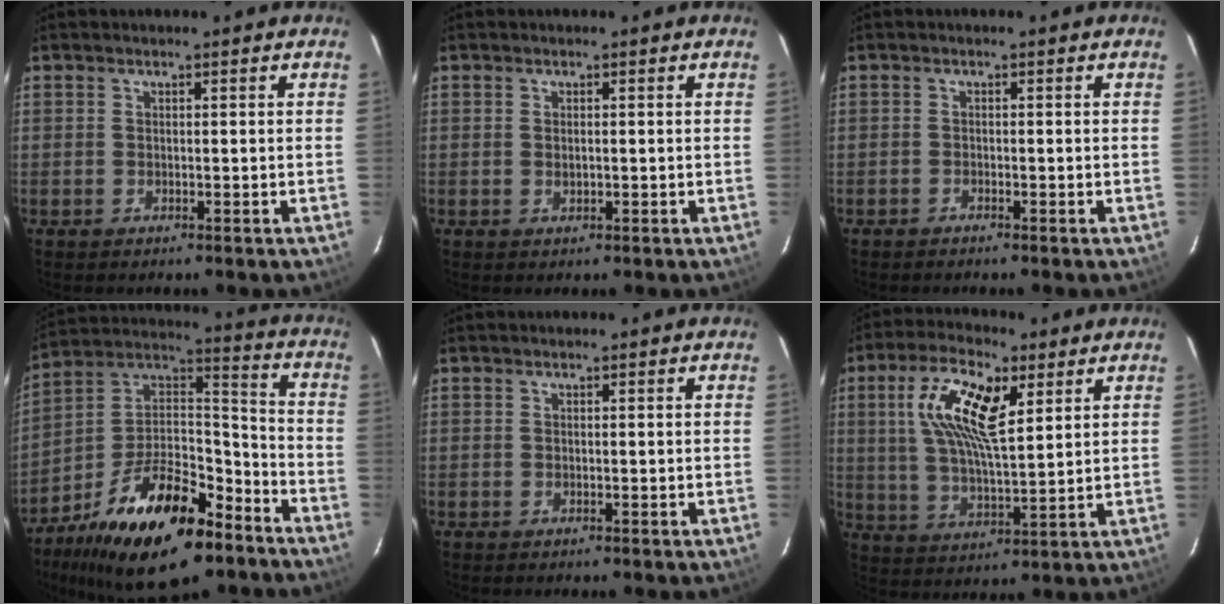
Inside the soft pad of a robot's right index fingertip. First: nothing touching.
{"total": 1.3, "force": [0.0, 0.8, 1.1], "torque": [-0.016, 0.002, 0.003]}
{"total": 1.3, "force": [-1.2, 0.4, 0.5], "torque": [-0.018, -0.001, -0.021]}
{"total": 26.1, "force": [-15.8, 11.3, 17.3], "torque": [-0.320, 0.018, -0.250]}
{"total": 0.0}
{"total": 13.5, "force": [5.1, 4.9, 11.5], "torque": [-0.224, 0.017, 0.096]}